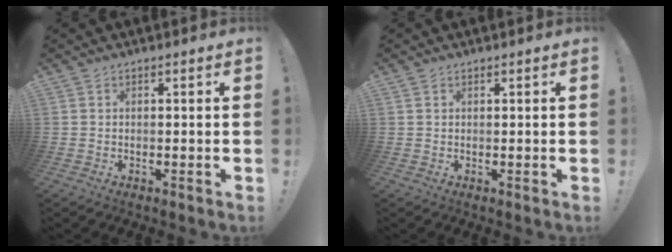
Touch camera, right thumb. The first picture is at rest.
{"total": 0.7, "force": [0.6, 0.5, 0.1], "torque": [0.004, -0.003, 0.010]}